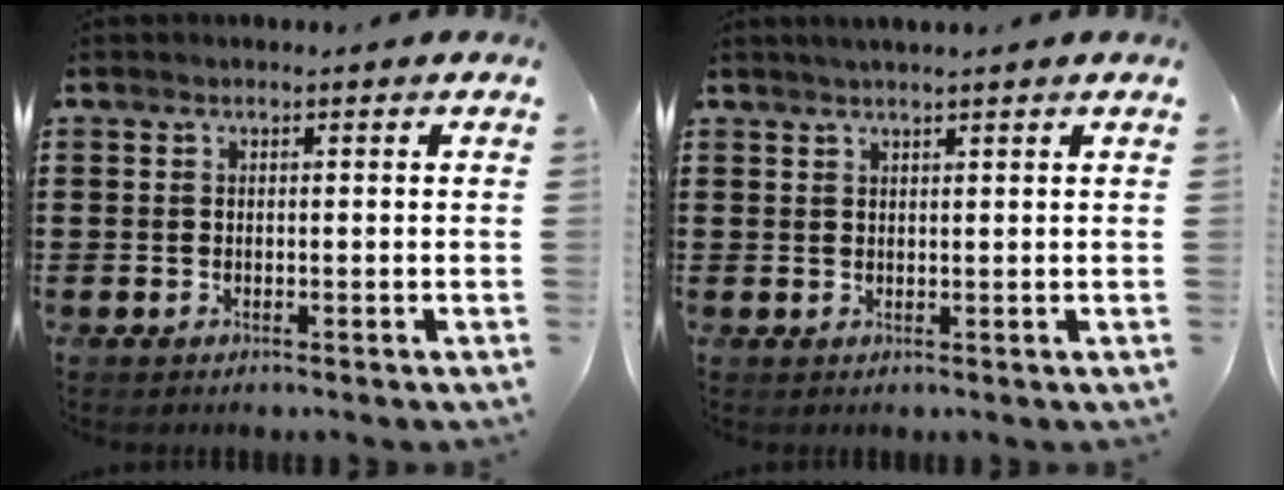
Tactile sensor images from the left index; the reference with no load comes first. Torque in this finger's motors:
{"motor_torque": [0.21, -0.30, 0.37, 0.10]}